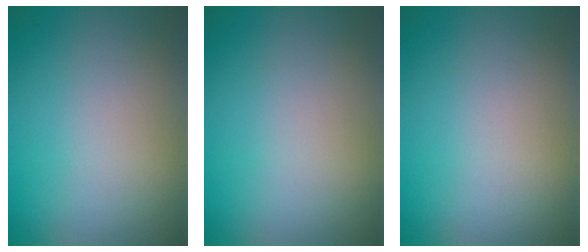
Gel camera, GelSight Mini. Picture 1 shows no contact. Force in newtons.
{"total": 0.0}
{"total": 0.0}